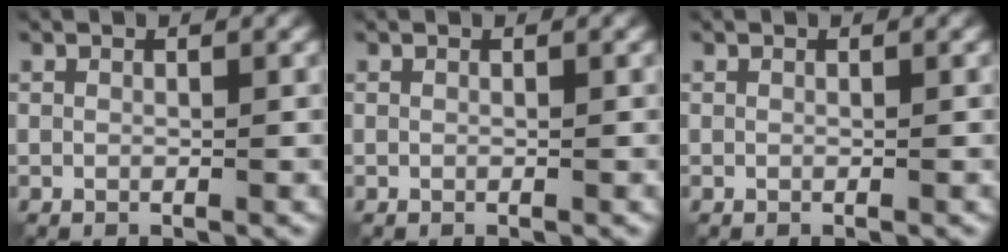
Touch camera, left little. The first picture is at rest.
{"total": 0.0}
{"total": 0.0}